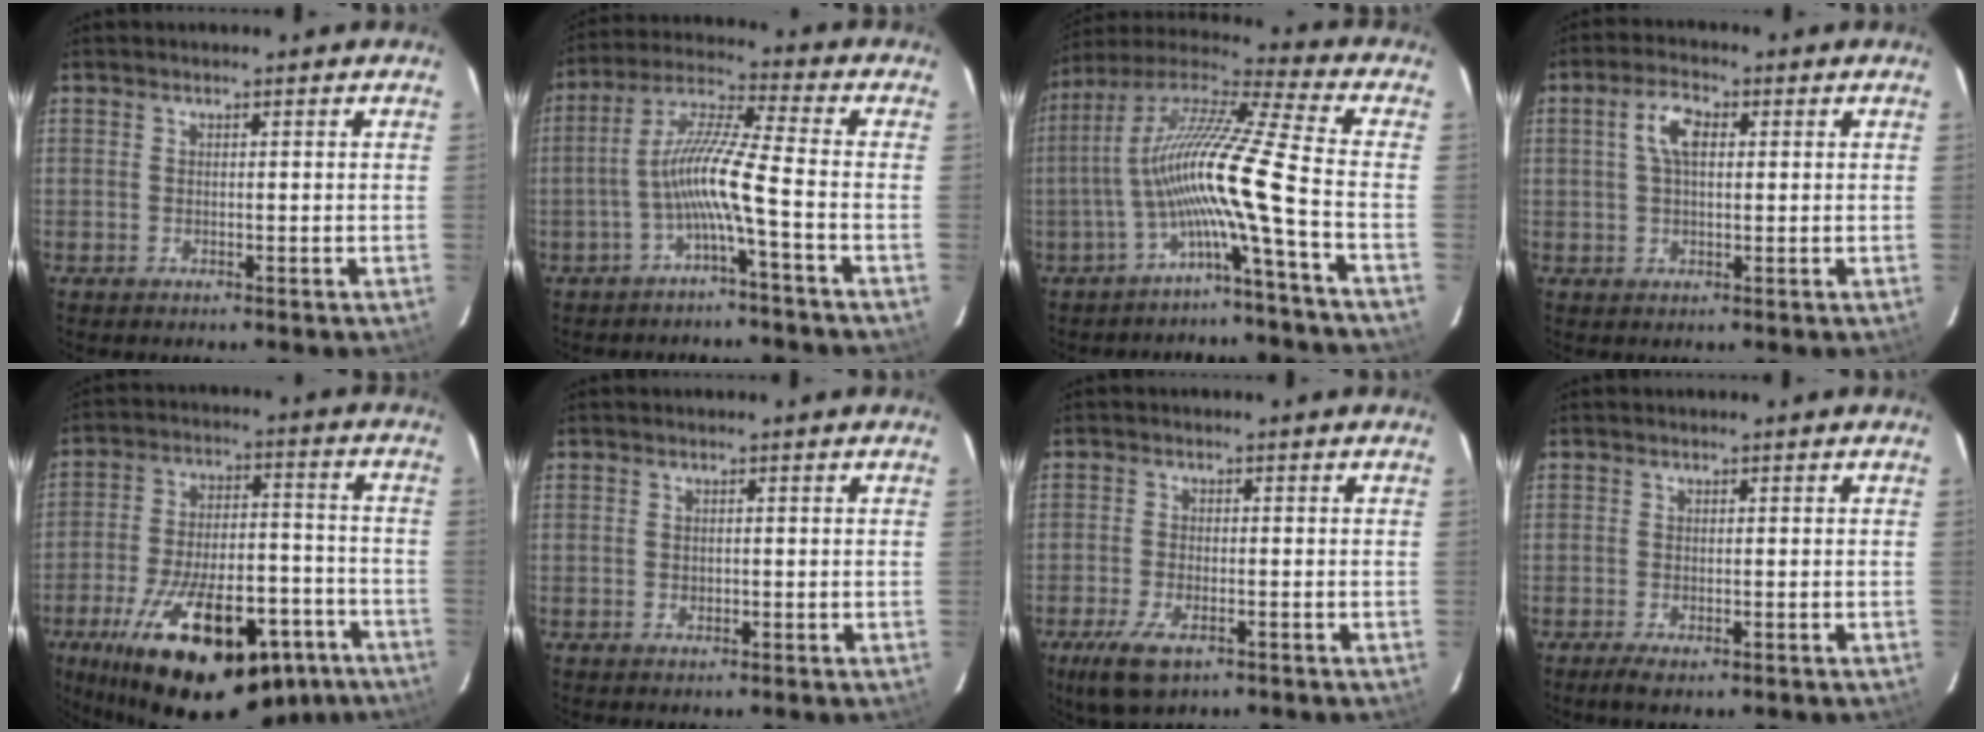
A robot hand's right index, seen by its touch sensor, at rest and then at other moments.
{"total": 8.6, "force": [-3.4, -0.7, 7.9], "torque": [-0.172, 0.013, -0.065]}
{"total": 13.7, "force": [-4.7, -1.8, 12.7], "torque": [-0.217, -0.002, -0.093]}
{"total": 5.1, "force": [1.1, 2.5, 4.3], "torque": [-0.082, 0.014, 0.022]}
{"total": 29.0, "force": [-18.0, 12.4, 19.1], "torque": [-0.324, -0.006, -0.250]}
{"total": 0.8, "force": [-0.2, 0.6, 0.5], "torque": [-0.008, 0.001, -0.002]}
{"total": 7.0, "force": [-4.0, 3.1, 4.9], "torque": [-0.120, -0.020, -0.074]}
{"total": 2.5, "force": [-1.4, 0.9, 1.8], "torque": [-0.038, -0.008, -0.023]}